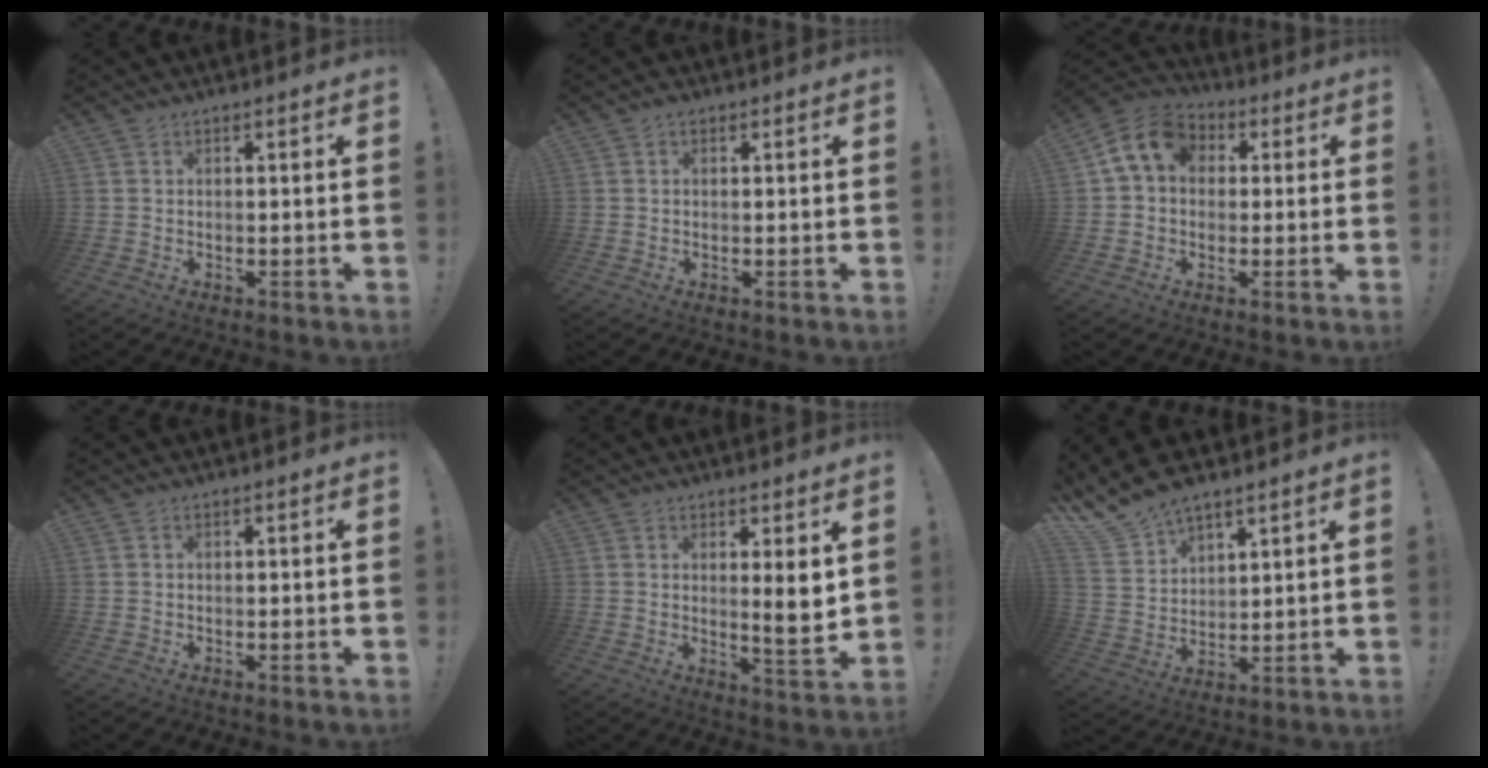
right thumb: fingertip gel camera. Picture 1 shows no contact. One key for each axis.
{"total": 0.6, "fx": 0.3, "fy": 0.4, "fz": 0.2, "tx": -0.005, "ty": 0.003, "tz": 0.006}
{"total": 10.7, "fx": 2.6, "fy": 8.3, "fz": 6.3, "tx": -0.108, "ty": 0.009, "tz": 0.052}
{"total": 0.0}
{"total": 6.6, "fx": 2.0, "fy": 0.3, "fz": 6.2, "tx": -0.078, "ty": -0.030, "tz": 0.028}
{"total": 10.4, "fx": 9.0, "fy": 4.3, "fz": 3.1, "tx": -0.083, "ty": -0.059, "tz": 0.175}